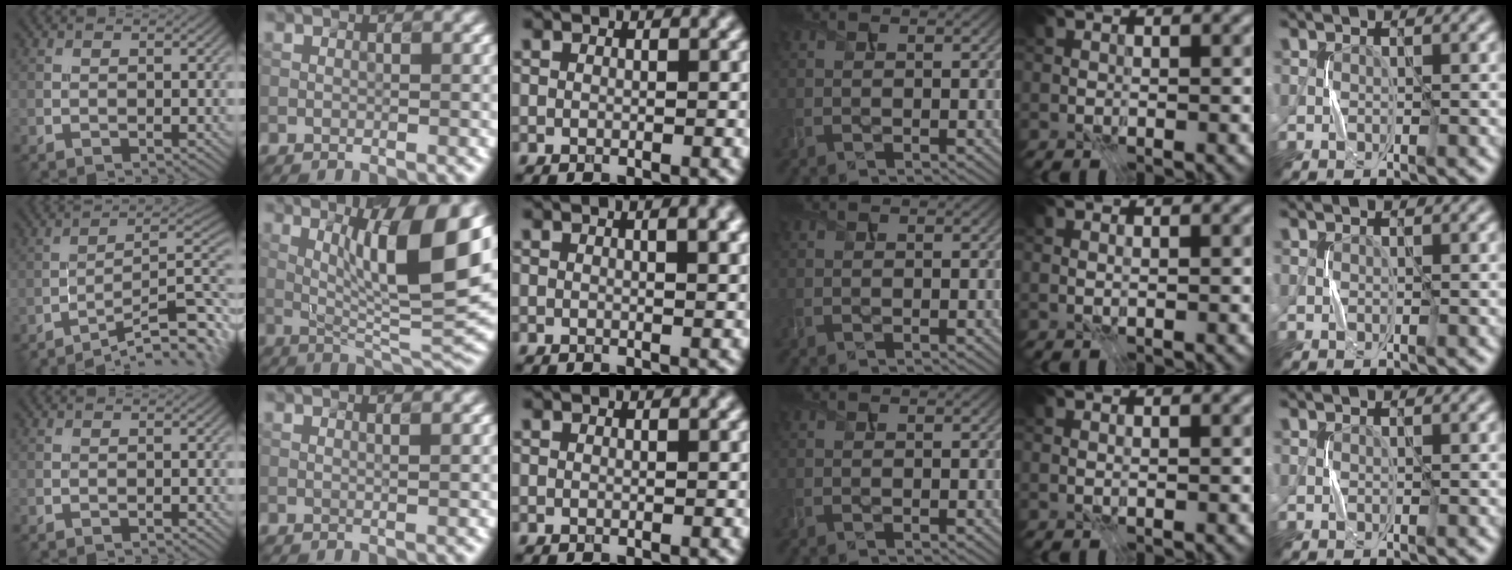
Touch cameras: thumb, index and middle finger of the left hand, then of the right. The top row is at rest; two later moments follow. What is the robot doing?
{"motion": "press", "object": "syringe"}